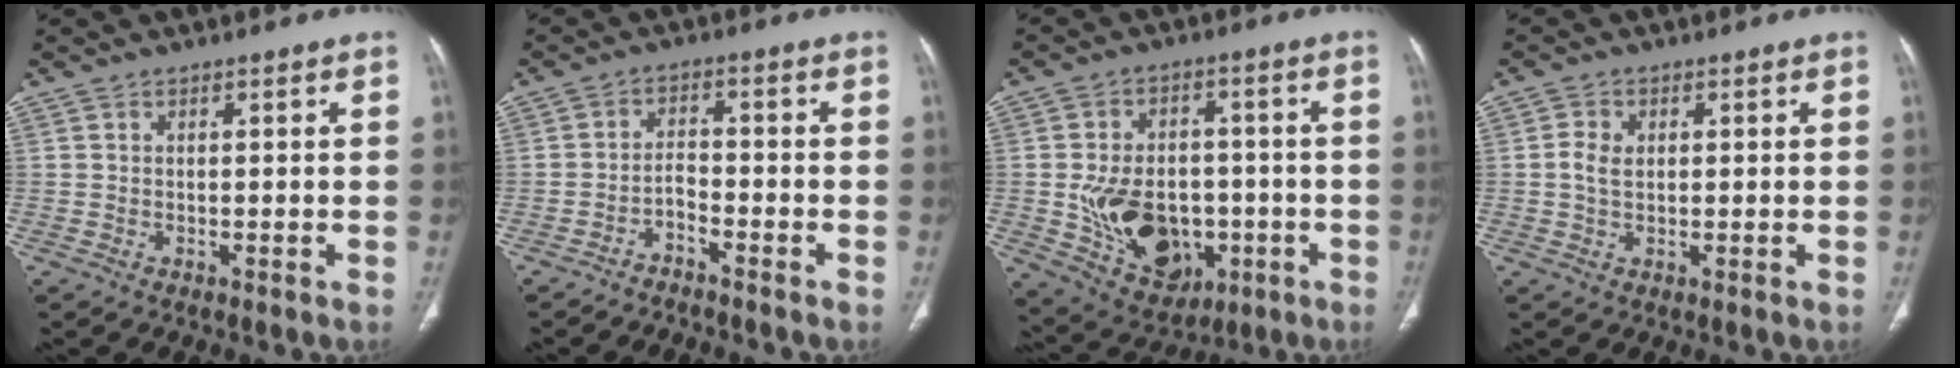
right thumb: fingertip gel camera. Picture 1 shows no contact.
{"total": 2.8, "force": [-2.5, 0.8, 1.1], "torque": [-0.021, 0.025, -0.044]}
{"total": 16.0, "force": [-3.3, 11.5, 10.7], "torque": [-0.138, 0.013, -0.028]}
{"total": 2.9, "force": [0.3, 1.9, 2.1], "torque": [-0.045, 0.006, 0.006]}